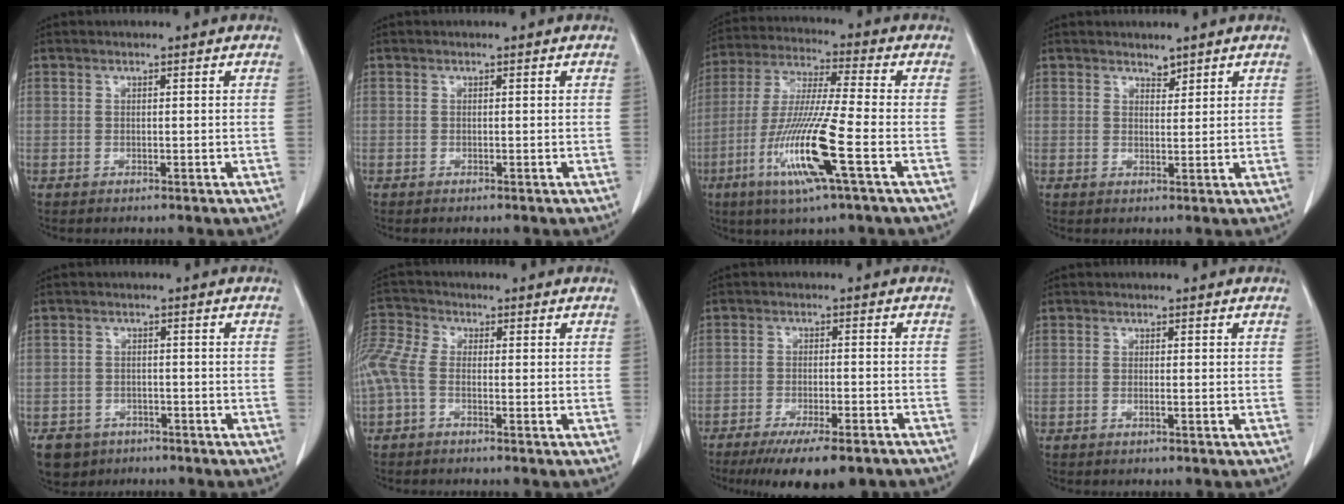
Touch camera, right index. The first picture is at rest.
{"total": 0.0}
{"total": 14.5, "force": [-5.4, -0.3, 13.5], "torque": [-0.280, -0.022, -0.106]}
{"total": 1.5, "force": [1.3, 0.6, 0.3], "torque": [-0.002, -0.006, 0.021]}
{"total": 5.1, "force": [-3.4, 3.7, 0.7], "torque": [-0.013, 0.006, -0.052]}
{"total": 9.6, "force": [-1.7, 5.9, 7.4], "torque": [-0.211, 0.023, -0.039]}
{"total": 12.9, "force": [-10.1, 2.4, 7.5], "torque": [-0.102, -0.017, -0.148]}
{"total": 0.5, "force": [-0.2, -0.1, 0.5], "torque": [-0.009, 0.001, -0.001]}